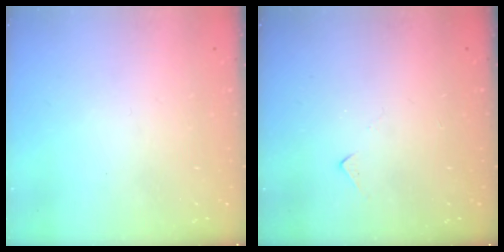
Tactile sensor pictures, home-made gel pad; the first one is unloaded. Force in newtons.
{"total": 5.2, "press": 5.1, "slide": 0.8}